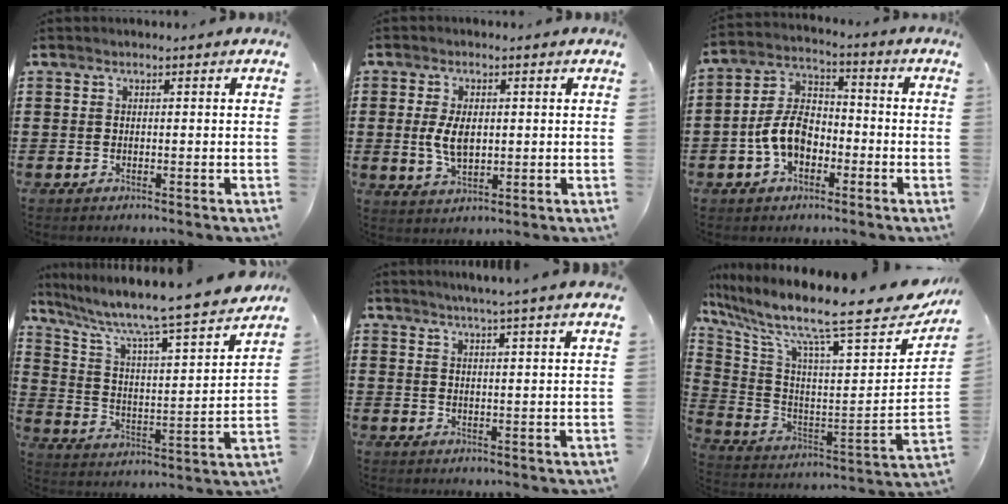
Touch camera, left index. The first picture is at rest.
{"total": 5.5, "force": [0.5, 2.9, 4.6], "torque": [-0.106, 0.004, 0.005]}
{"total": 8.1, "force": [-2.9, 5.2, 5.4], "torque": [-0.137, 0.010, -0.064]}
{"total": 8.4, "force": [7.1, 0.2, 4.5], "torque": [-0.119, -0.062, 0.109]}
{"total": 3.4, "force": [3.1, -1.2, 0.9], "torque": [-0.026, -0.015, 0.052]}
{"total": 10.9, "force": [9.0, 0.4, 6.1], "torque": [-0.130, -0.090, 0.137]}